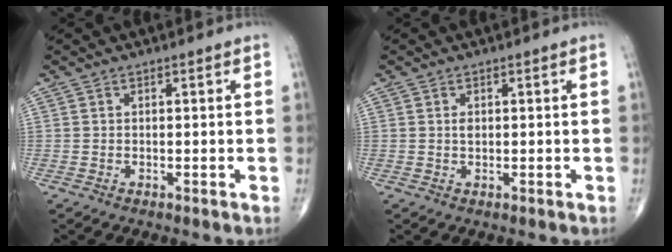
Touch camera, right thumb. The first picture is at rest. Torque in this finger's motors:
{"motor_torque": [0.05, 0.78, 0.28, -0.05, 0.04]}